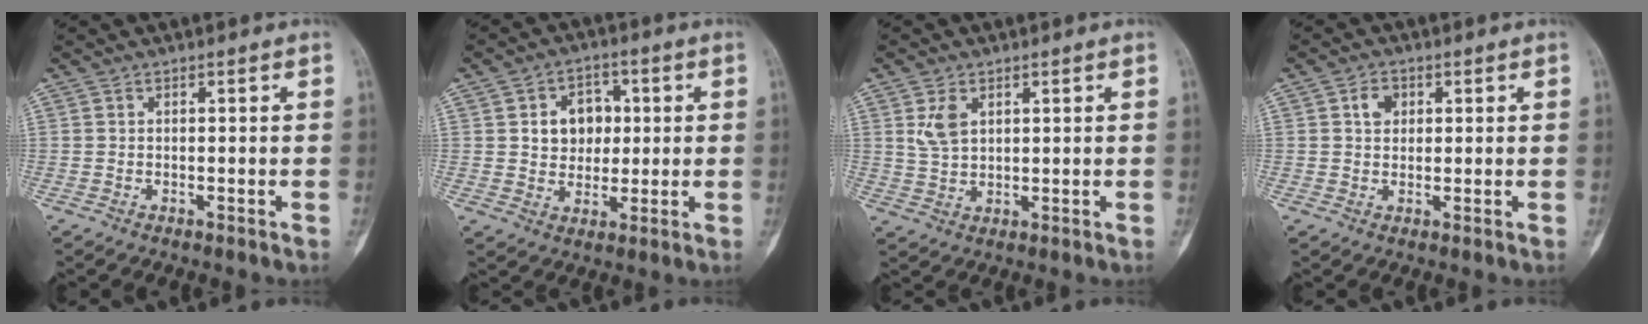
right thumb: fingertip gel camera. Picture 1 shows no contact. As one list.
[{"total": 8.2, "force": [1.5, 6.6, 4.6], "torque": [-0.028, 0.001, 0.023]}, {"total": 4.5, "force": [1.8, 2.8, 3.0], "torque": [-0.051, -0.008, 0.040]}, {"total": 3.3, "force": [1.0, 2.6, 1.8], "torque": [-0.016, 0.002, 0.016]}]